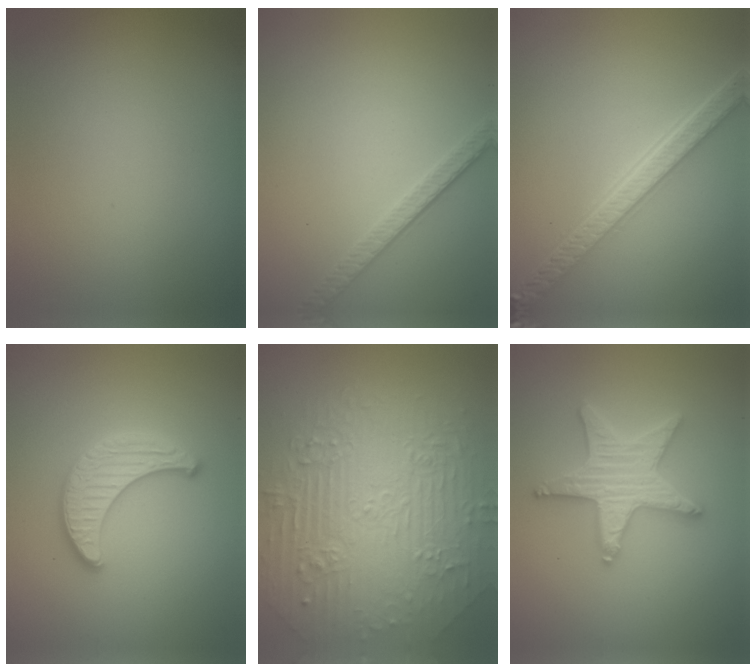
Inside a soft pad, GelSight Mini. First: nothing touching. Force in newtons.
{"total": 2.5, "press": 2.1, "slide": 1.4}
{"total": 5.5, "press": 4.1, "slide": 3.7}
{"total": 3.3, "press": 3.2, "slide": 0.4}
{"total": 10.6, "press": 7.0, "slide": 8.0}
{"total": 5.2, "press": 5.2, "slide": 0.9}